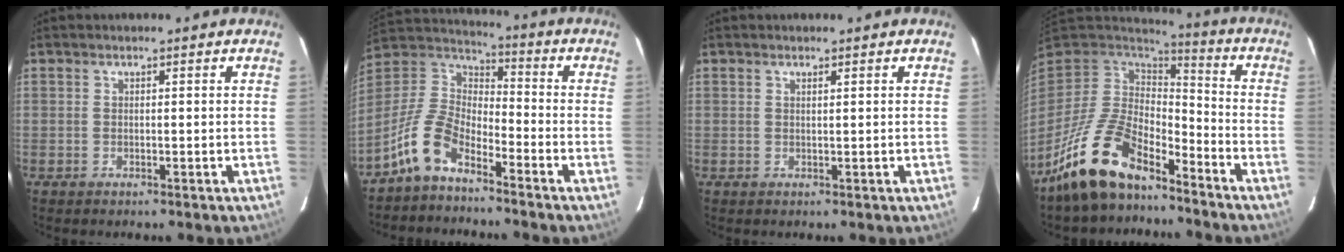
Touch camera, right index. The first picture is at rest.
{"total": 11.4, "force": [-7.4, 5.2, 6.9], "torque": [-0.155, 0.017, -0.152]}
{"total": 0.6, "force": [0.4, -0.1, 0.4], "torque": [-0.007, -0.002, 0.007]}
{"total": 15.2, "force": [-11.3, 5.9, 8.2], "torque": [-0.170, -0.007, -0.208]}